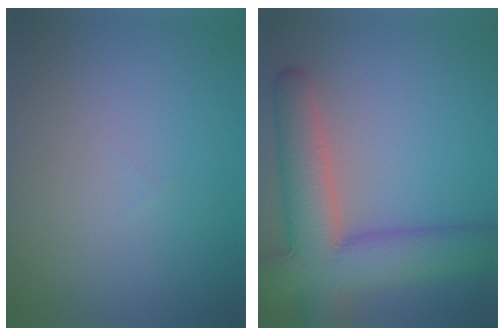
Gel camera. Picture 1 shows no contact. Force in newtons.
{"total": 9.7, "press": 9.7, "slide": 0.6}